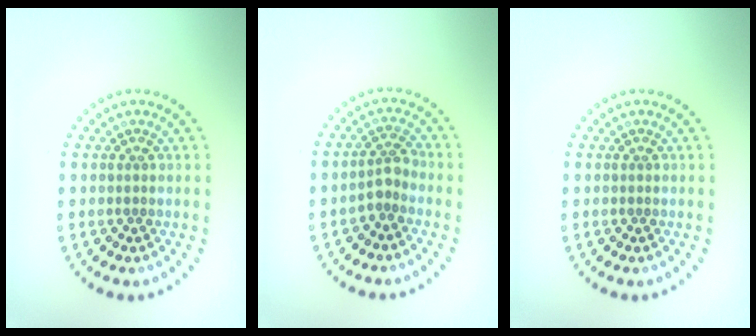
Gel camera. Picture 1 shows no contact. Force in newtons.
{"total": 1.8, "press": 1.4, "slide": 1.0}
{"total": 0.0}